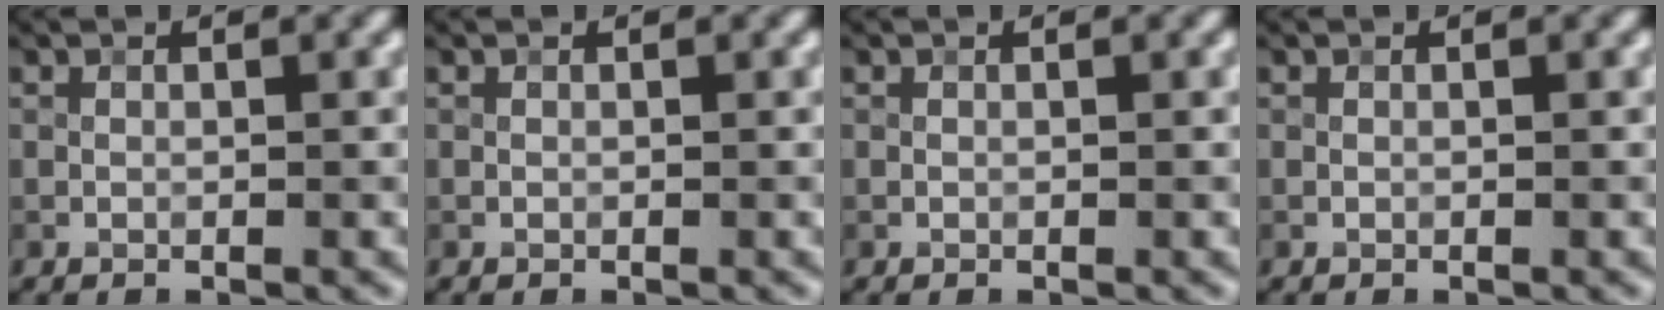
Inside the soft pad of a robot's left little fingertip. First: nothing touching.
{"total": 0.0}
{"total": 0.0}
{"total": 0.0}